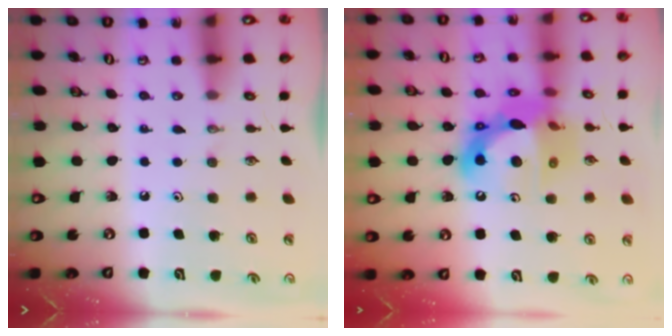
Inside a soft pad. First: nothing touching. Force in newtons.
{"total": 17.8, "press": 17.8, "slide": 1.4}